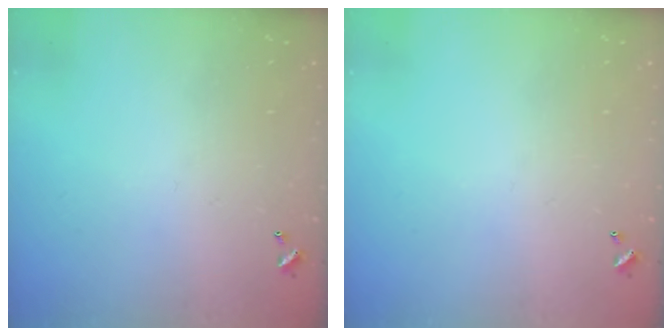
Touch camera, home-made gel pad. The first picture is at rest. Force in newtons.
{"total": 0.0}